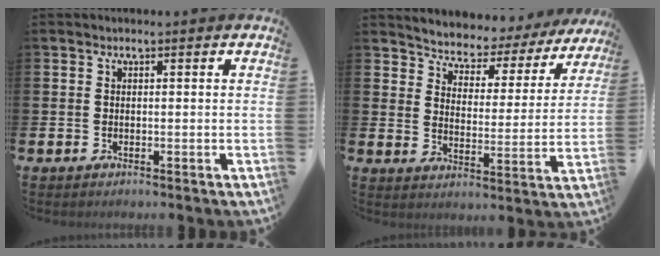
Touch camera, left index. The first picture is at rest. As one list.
[{"total": 4.3, "force": [4.0, 1.5, -0.1], "torque": [-0.028, -0.041, 0.061]}]